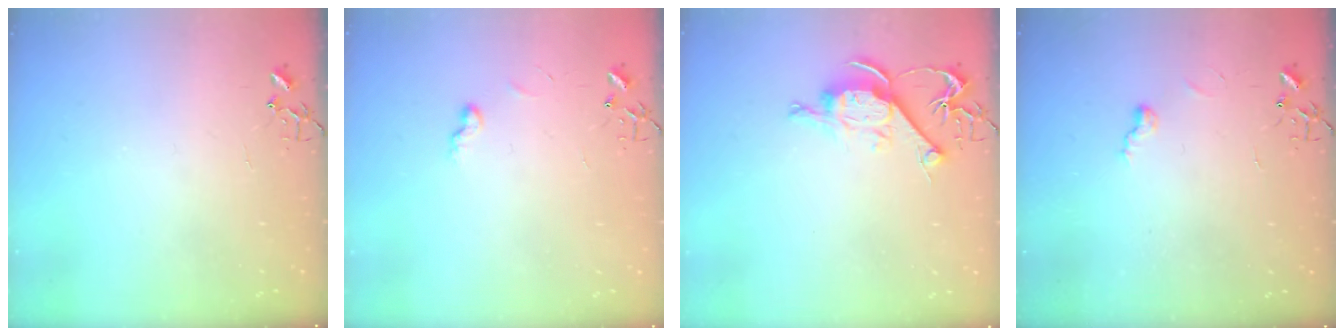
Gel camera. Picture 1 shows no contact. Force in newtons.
{"total": 5.3, "press": 5.2, "slide": 0.7}
{"total": 9.6, "press": 9.6, "slide": 0.2}
{"total": 5.9, "press": 5.9, "slide": 0.4}